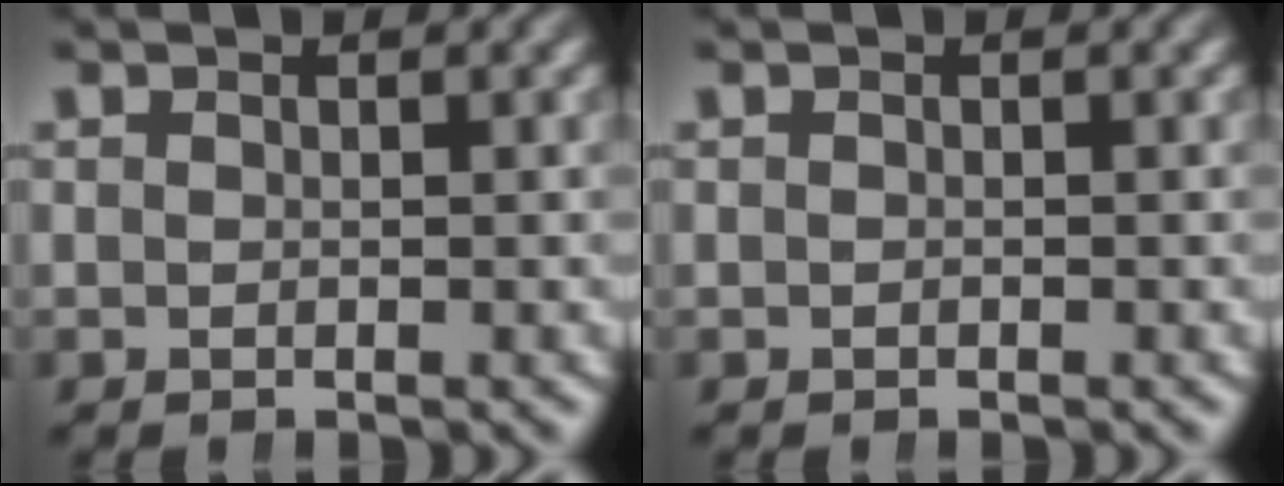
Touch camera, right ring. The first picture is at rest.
{"total": 0.0}